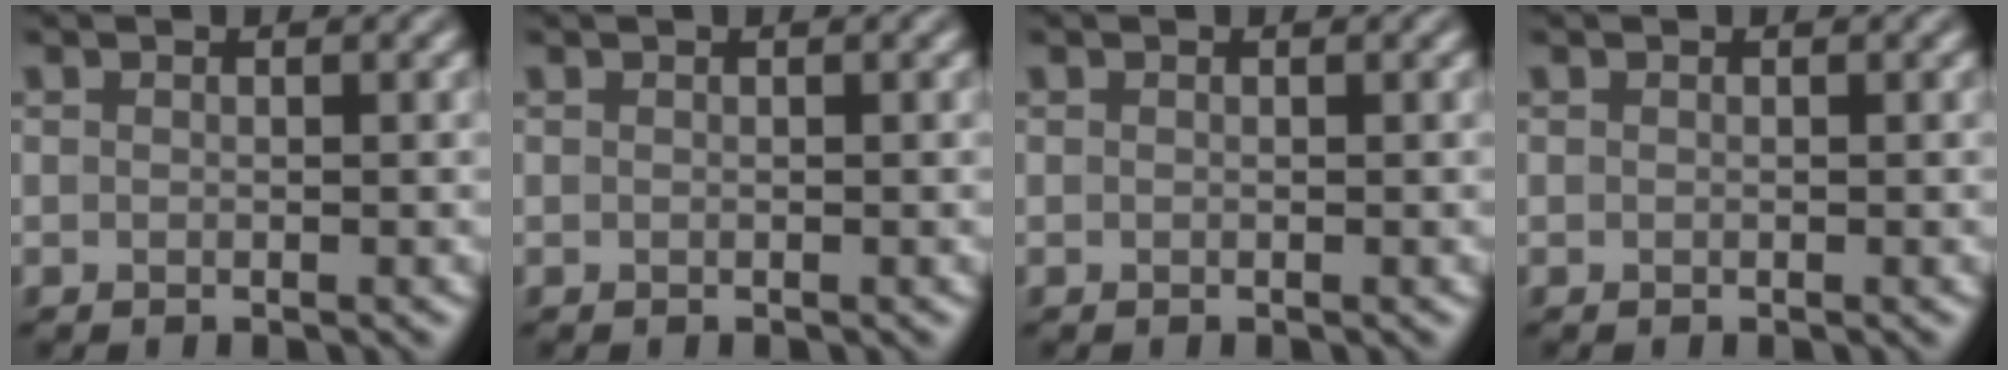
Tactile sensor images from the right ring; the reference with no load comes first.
{"total": 0.0}
{"total": 0.0}
{"total": 0.0}